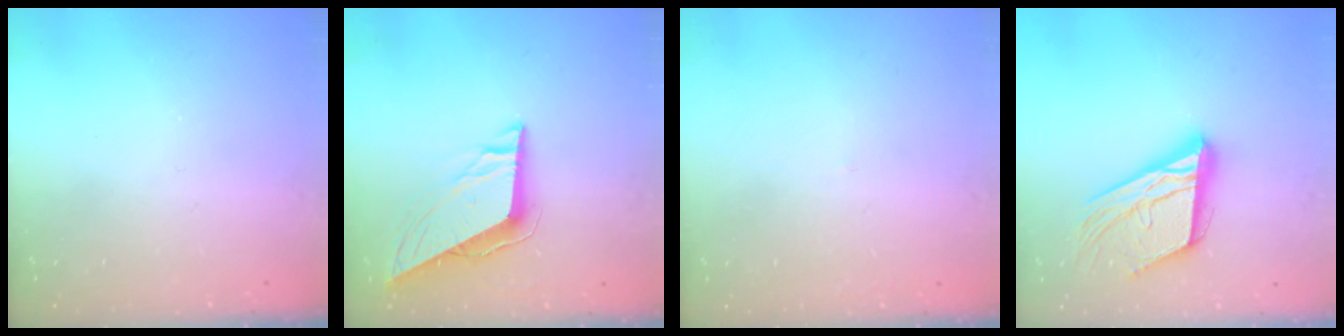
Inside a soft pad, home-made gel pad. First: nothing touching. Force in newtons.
{"total": 9.0, "press": 8.9, "slide": 1.5}
{"total": 1.5, "press": 1.5, "slide": 0.1}
{"total": 19.6, "press": 19.4, "slide": 2.8}